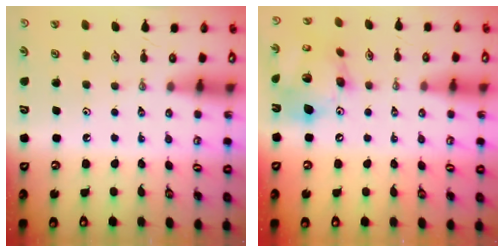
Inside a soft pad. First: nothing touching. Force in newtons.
{"total": 17.8, "press": 17.5, "slide": 3.2}